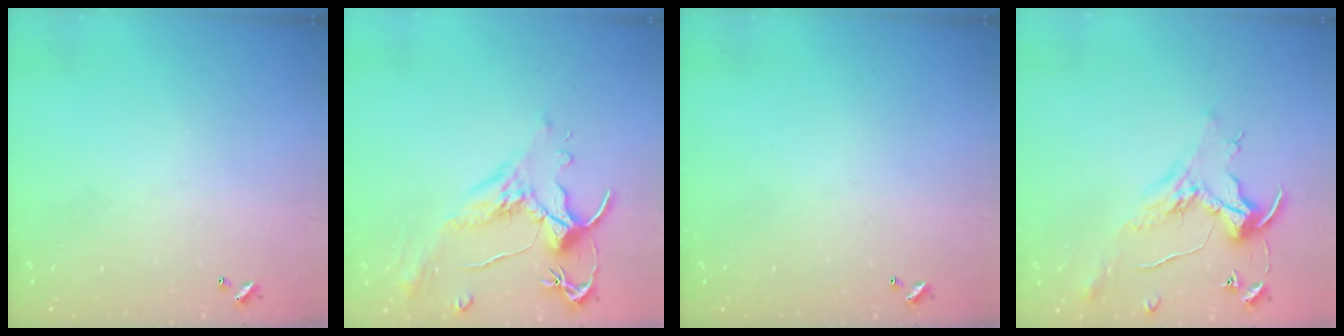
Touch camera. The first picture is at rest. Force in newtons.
{"total": 1.5, "press": 1.0, "slide": 1.1}
{"total": 0.0}
{"total": 0.8, "press": 0.0, "slide": 0.8}